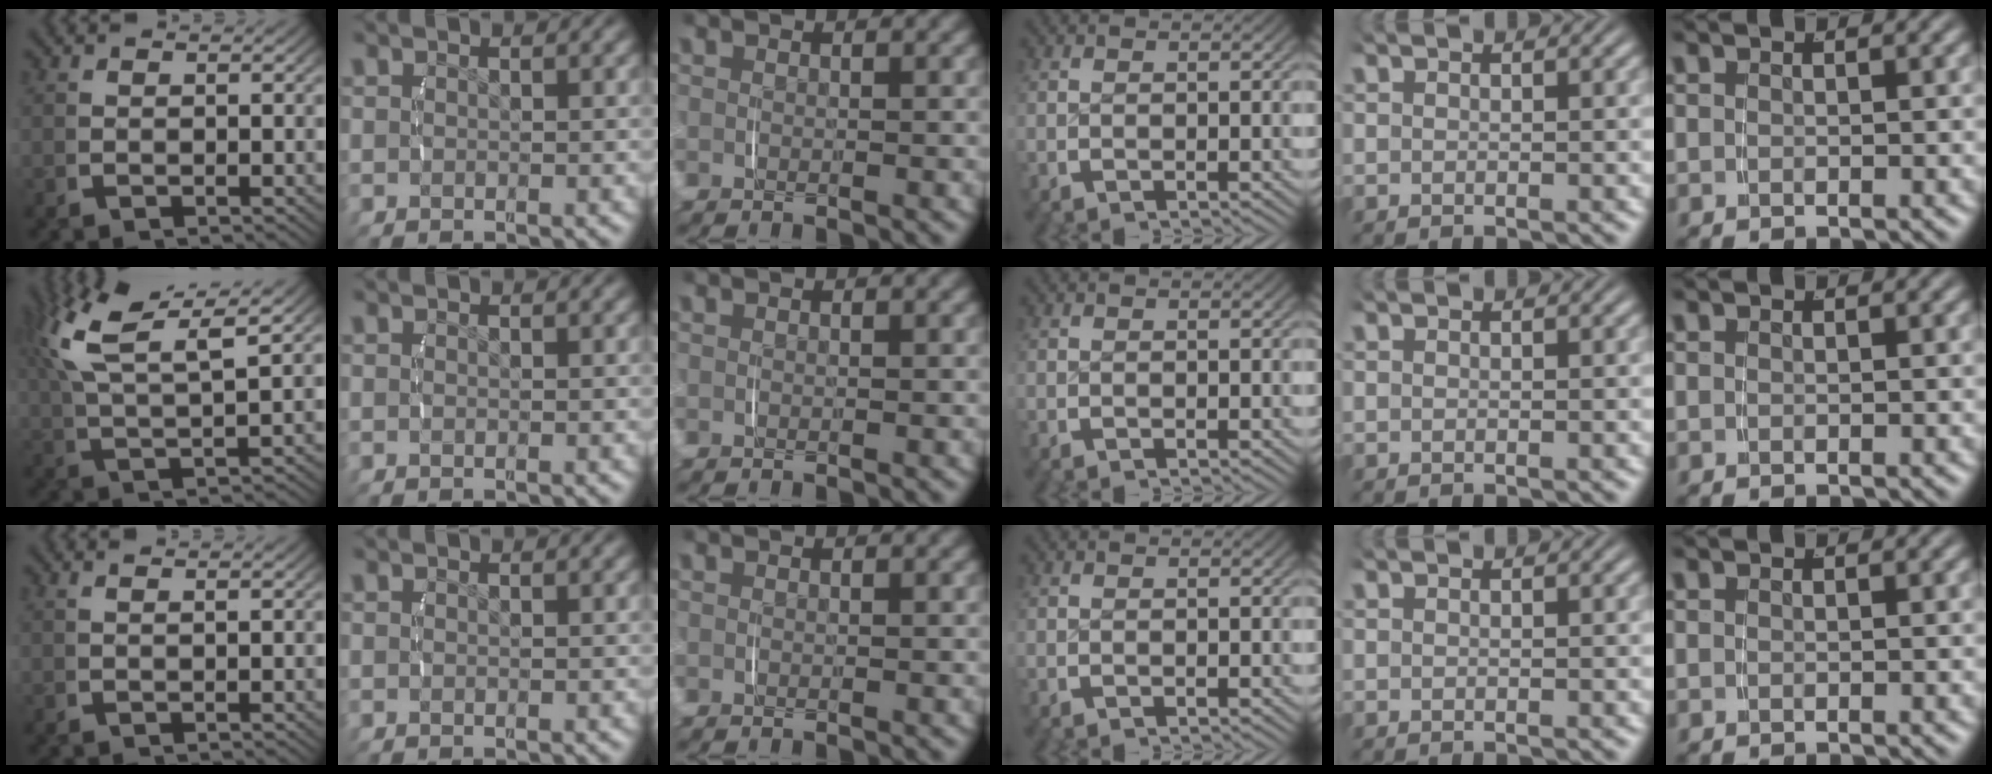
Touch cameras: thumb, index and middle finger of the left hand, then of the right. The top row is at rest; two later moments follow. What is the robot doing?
{"motion": "lift_and_place", "object": "phone"}